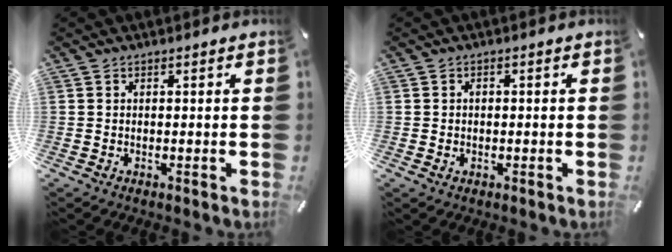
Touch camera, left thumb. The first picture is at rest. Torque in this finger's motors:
{"motor_torque": [-0.05, -0.10, 0.02, -0.04, -0.01]}